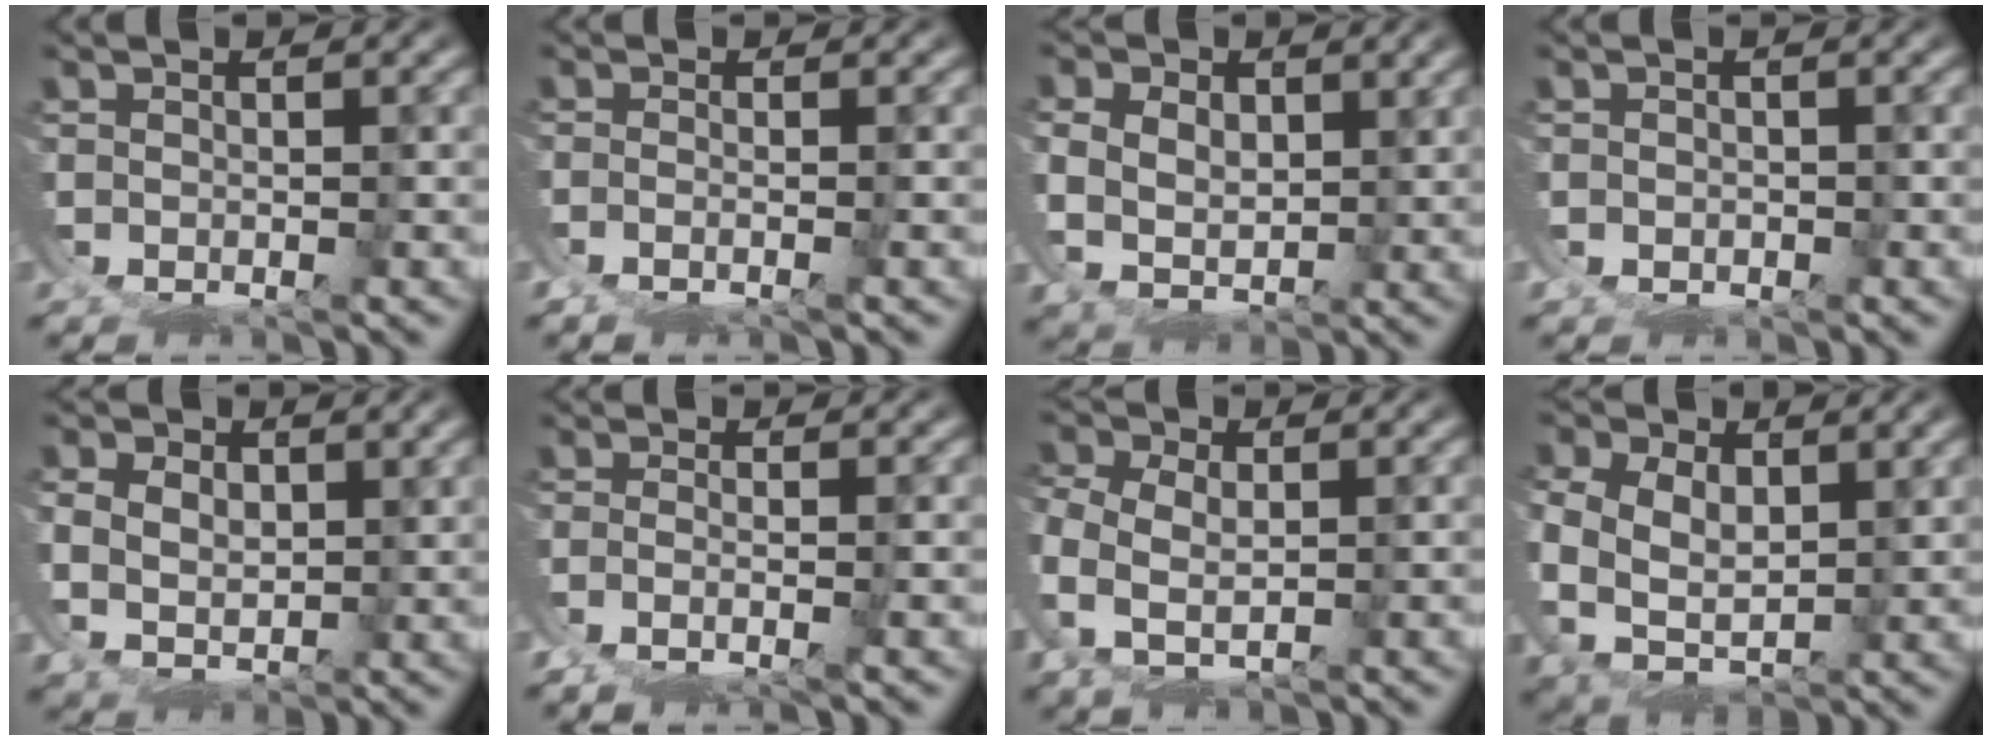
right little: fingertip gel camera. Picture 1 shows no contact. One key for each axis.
{"total": 1.9, "fx": -1.0, "fy": 0.1, "fz": 1.7, "tx": -0.037, "ty": -0.014, "tz": -0.008}
{"total": 6.0, "fx": 1.9, "fy": 5.3, "fz": 2.2, "tx": -0.082, "ty": -0.018, "tz": 0.032}
{"total": 0.6, "fx": 0.3, "fy": 0.0, "fz": -0.4, "tx": 0.001, "ty": -0.005, "tz": 0.008}
{"total": 5.0, "fx": 2.4, "fy": 4.1, "fz": 1.8, "tx": -0.061, "ty": -0.007, "tz": 0.037}
{"total": 2.0, "fx": -0.7, "fy": -0.5, "fz": 1.8, "tx": -0.041, "ty": -0.014, "tz": -0.003}
{"total": 4.0, "fx": 0.8, "fy": 3.2, "fz": 2.2, "tx": -0.085, "ty": -0.016, "tz": 0.018}
{"total": 6.5, "fx": 1.4, "fy": 5.7, "fz": 2.8, "tx": -0.107, "ty": -0.021, "tz": 0.024}